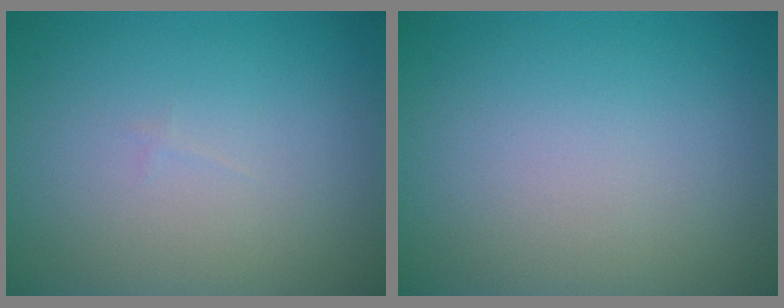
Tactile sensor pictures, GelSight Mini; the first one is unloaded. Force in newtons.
{"total": 0.0}